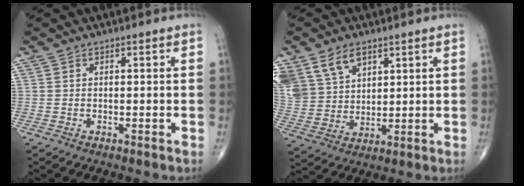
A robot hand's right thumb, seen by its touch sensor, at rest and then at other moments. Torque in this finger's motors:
{"motor_torque": [0.06, 0.24, 0.60, 0.57, 0.11]}